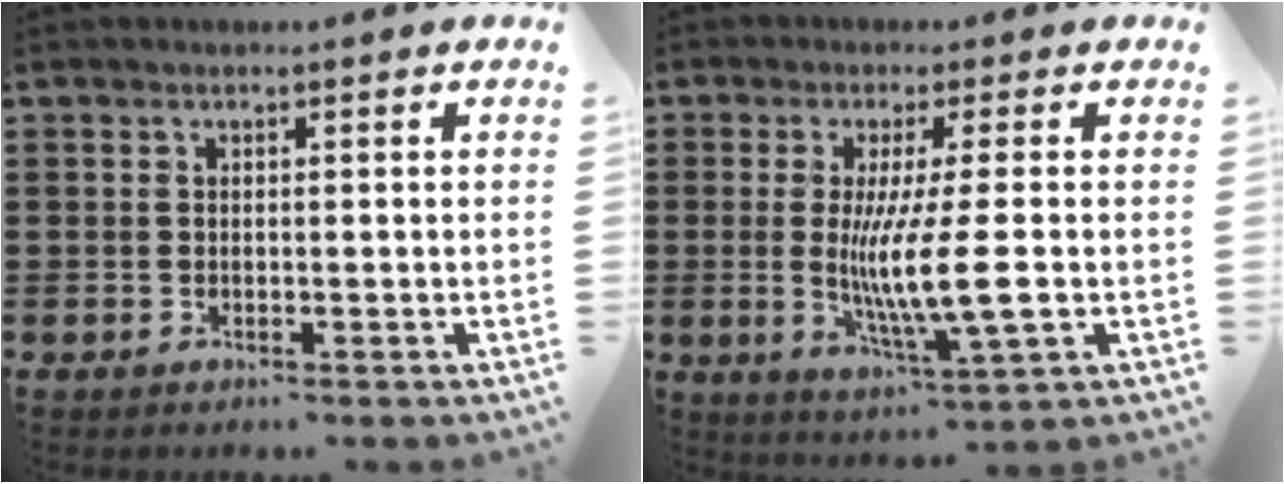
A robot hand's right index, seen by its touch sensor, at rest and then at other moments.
{"total": 9.1, "force": [-0.8, 0.7, 9.1], "torque": [-0.177, -0.016, -0.020]}